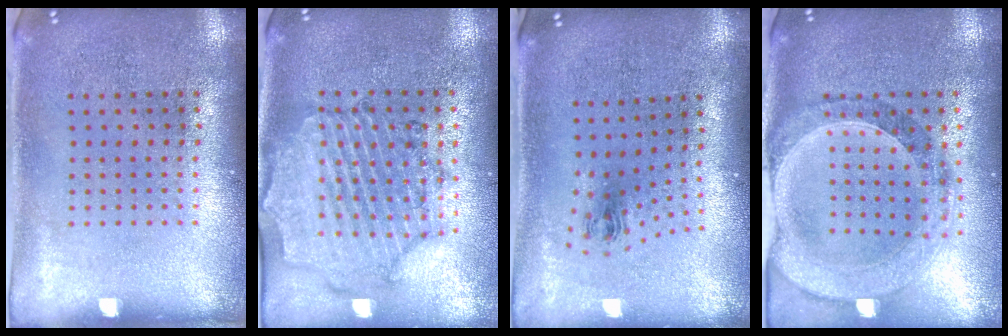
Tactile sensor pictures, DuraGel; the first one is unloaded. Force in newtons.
{"total": 1.6, "press": 1.6, "slide": 0.3}
{"total": 1.0, "press": 0.5, "slide": 0.9}
{"total": 1.4, "press": 1.4, "slide": 0.3}